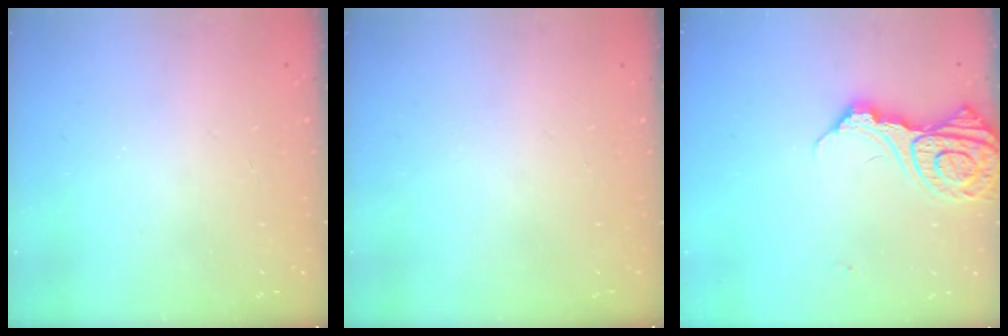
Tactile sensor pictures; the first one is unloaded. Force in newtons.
{"total": 0.0}
{"total": 15.1, "press": 15.0, "slide": 1.7}